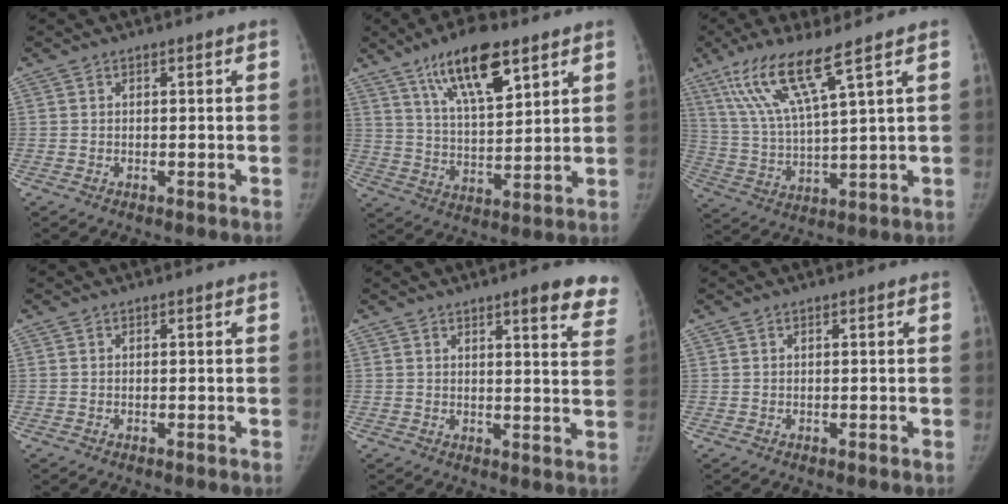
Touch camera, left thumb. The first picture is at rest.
{"total": 14.7, "force": [8.8, 5.0, 10.7], "torque": [-0.163, -0.037, 0.157]}
{"total": 12.4, "force": [7.5, 0.9, 9.9], "torque": [-0.214, -0.031, 0.155]}
{"total": 0.0}
{"total": 10.1, "force": [7.5, 2.3, 6.3], "torque": [-0.043, -0.036, 0.075]}
{"total": 0.0}